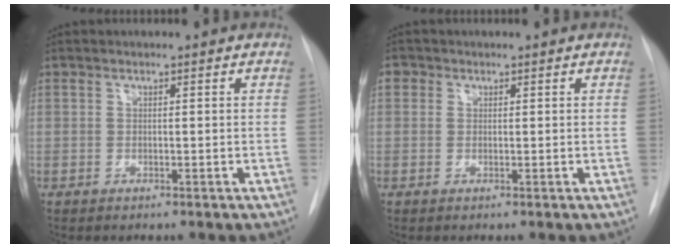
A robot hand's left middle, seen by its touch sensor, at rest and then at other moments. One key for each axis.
{"total": 1.4, "fx": 0.5, "fy": 1.3, "fz": 0.3, "tx": 0.004, "ty": 0.006, "tz": 0.004}